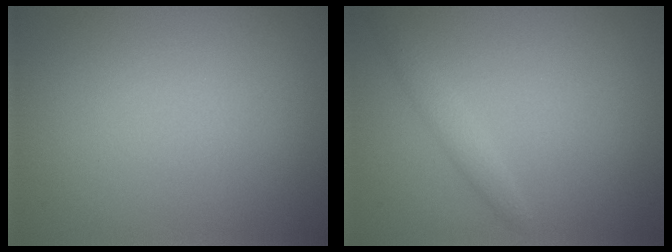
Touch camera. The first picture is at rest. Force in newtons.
{"total": 1.4, "press": 1.4, "slide": 0.1}